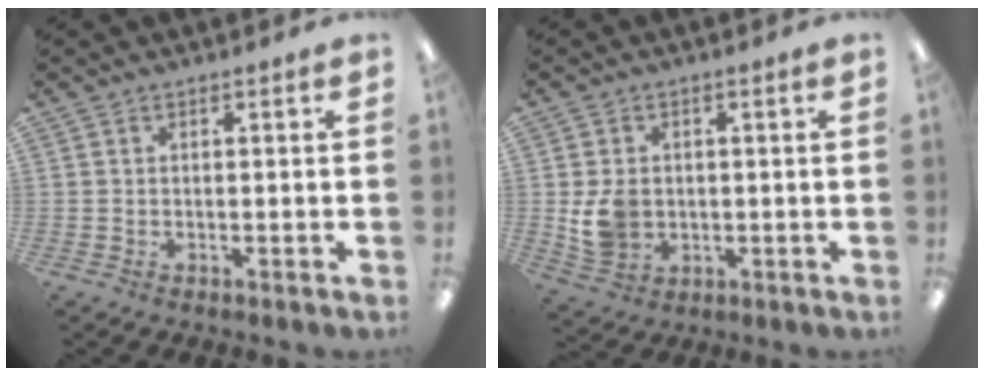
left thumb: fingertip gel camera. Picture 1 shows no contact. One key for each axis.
{"total": 6.4, "fx": 0.1, "fy": 5.5, "fz": 3.3, "tx": -0.062, "ty": 0.005, "tz": 0.004}